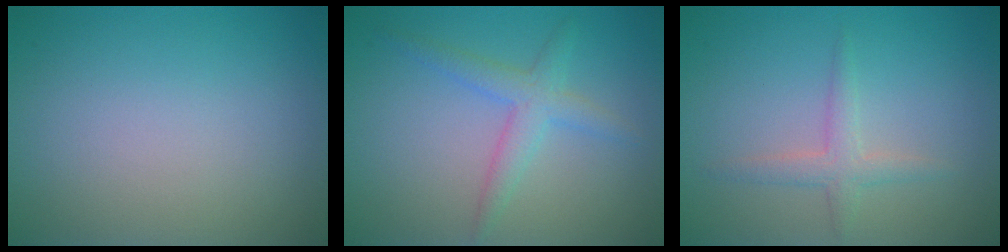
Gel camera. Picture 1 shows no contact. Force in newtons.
{"total": 2.7, "press": 2.7, "slide": 0.0}
{"total": 1.9, "press": 1.9, "slide": 0.1}